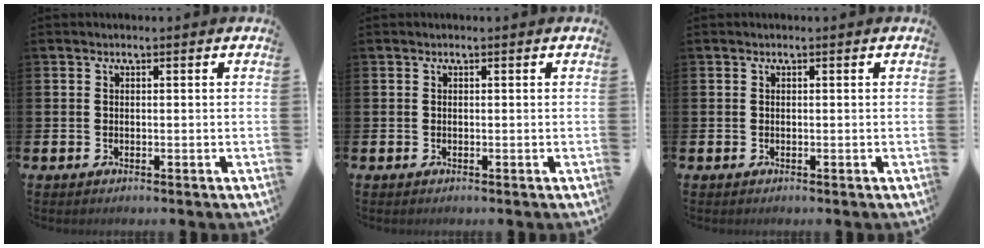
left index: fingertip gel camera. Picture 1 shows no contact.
{"total": 0.0}
{"total": 0.0}